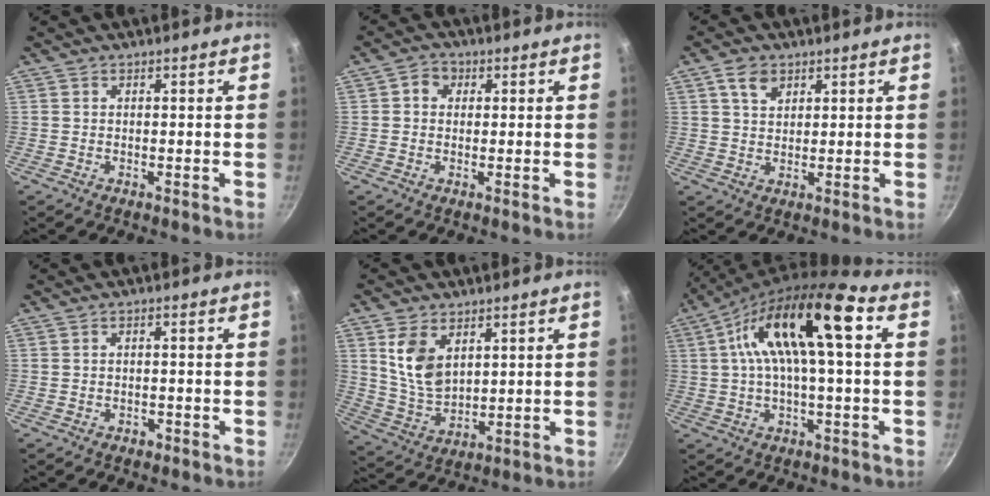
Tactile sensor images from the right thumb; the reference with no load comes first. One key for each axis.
{"total": 3.3, "fx": 0.8, "fy": 2.9, "fz": 1.4, "tx": -0.004, "ty": 0.002, "tz": 0.004}
{"total": 4.4, "fx": 2.4, "fy": 2.9, "fz": 2.3, "tx": -0.030, "ty": -0.009, "tz": 0.044}
{"total": 1.4, "fx": -0.8, "fy": 0.9, "fz": 0.7, "tx": -0.010, "ty": 0.008, "tz": -0.008}
{"total": 9.6, "fx": 3.9, "fy": 6.0, "fz": 6.4, "tx": -0.106, "ty": -0.031, "tz": 0.087}
{"total": 13.3, "fx": 3.0, "fy": 3.6, "fz": 12.4, "tx": -0.214, "ty": 0.025, "tz": 0.050}